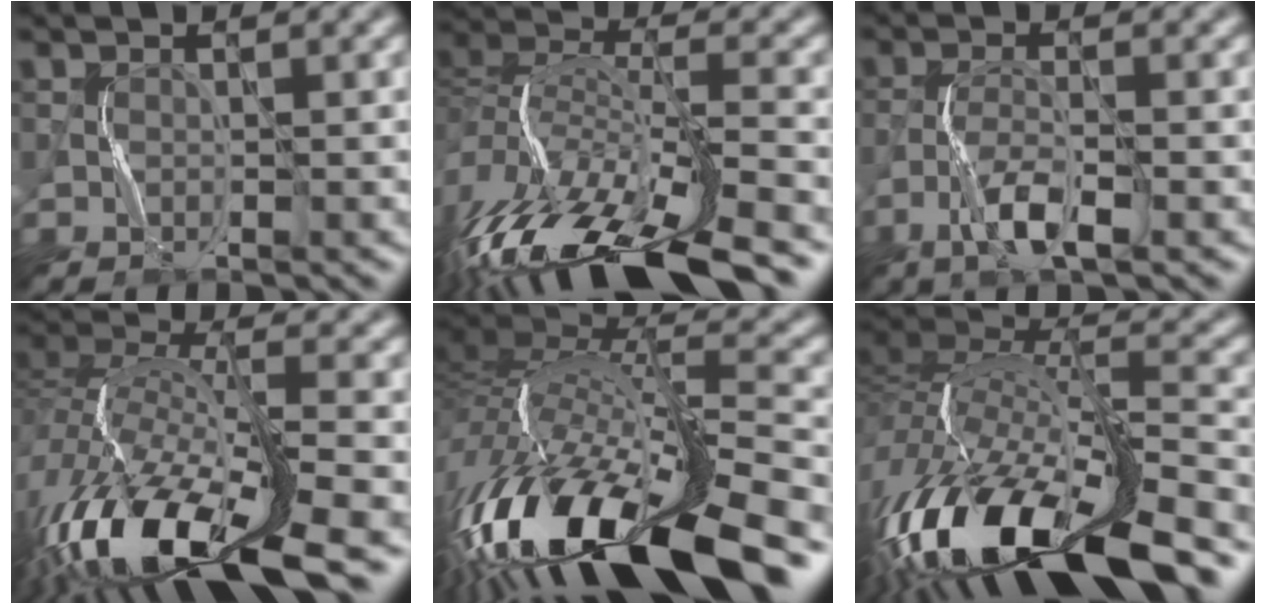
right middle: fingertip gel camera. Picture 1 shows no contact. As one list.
[{"total": 15.7, "force": [-10.8, 4.9, 10.4], "torque": [-0.231, 0.005, -0.184]}, {"total": 3.9, "force": [-2.0, 0.9, 3.2], "torque": [-0.069, 0.003, -0.044]}, {"total": 16.6, "force": [-9.5, 6.2, 12.1], "torque": [-0.265, -0.011, -0.169]}, {"total": 17.9, "force": [-7.8, 6.1, 15.0], "torque": [-0.291, -0.001, -0.131]}, {"total": 18.0, "force": [-9.3, 6.3, 14.0], "torque": [-0.288, -0.010, -0.153]}]